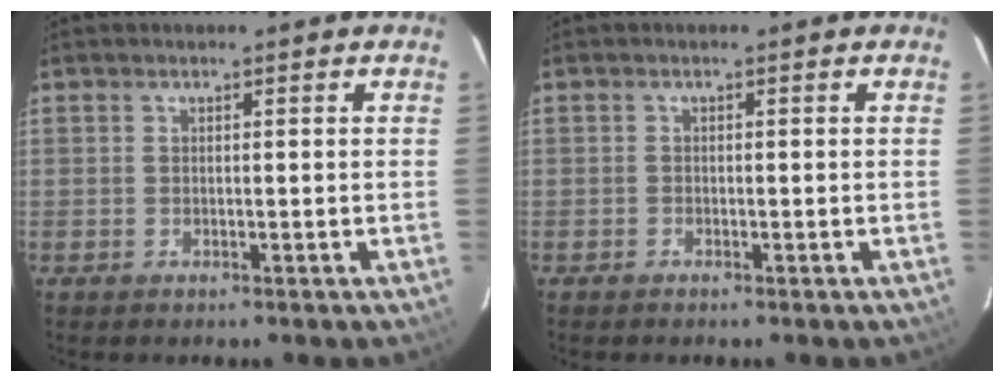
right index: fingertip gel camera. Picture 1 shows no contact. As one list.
[{"total": 0.6, "force": [-0.5, 0.3, 0.0], "torque": [-0.004, 0.002, -0.011]}]